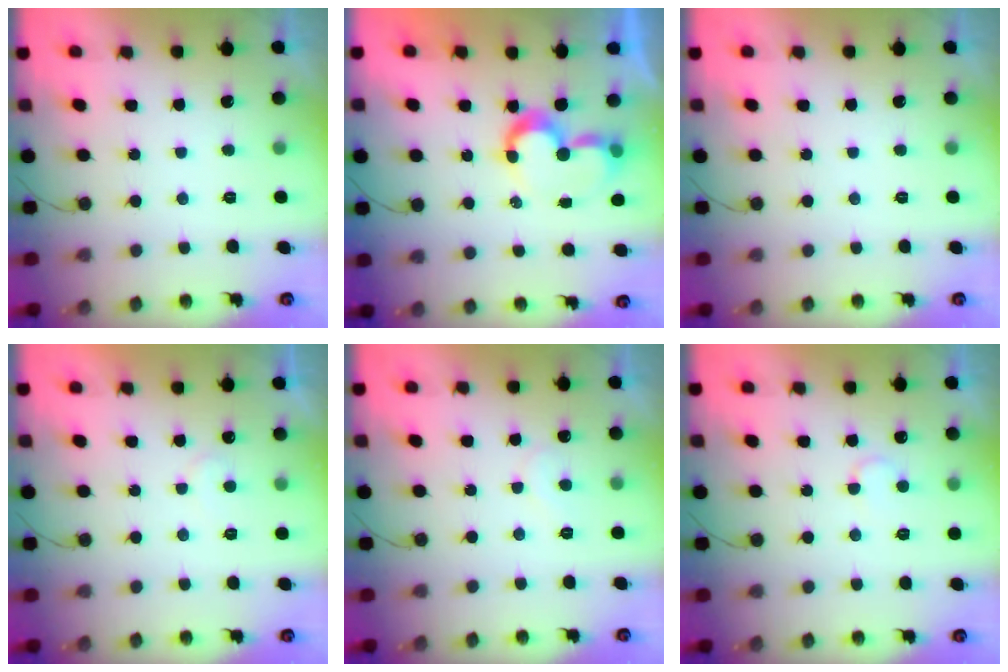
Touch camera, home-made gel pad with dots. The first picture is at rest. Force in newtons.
{"total": 8.7, "press": 8.7, "slide": 0.7}
{"total": 0.0}
{"total": 5.6, "press": 5.6, "slide": 0.3}
{"total": 5.7, "press": 5.7, "slide": 0.5}
{"total": 3.7, "press": 3.7, "slide": 0.5}